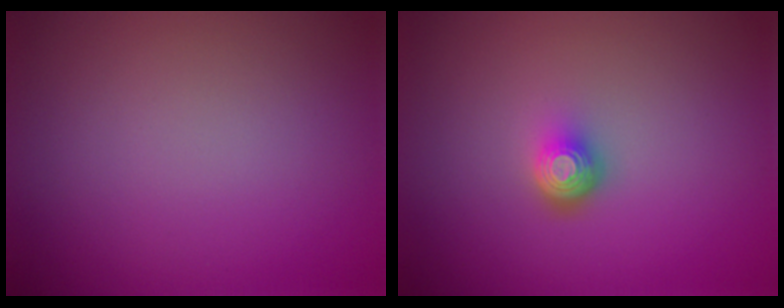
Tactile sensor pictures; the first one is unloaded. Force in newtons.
{"total": 2.2, "press": 1.5, "slide": 1.6}